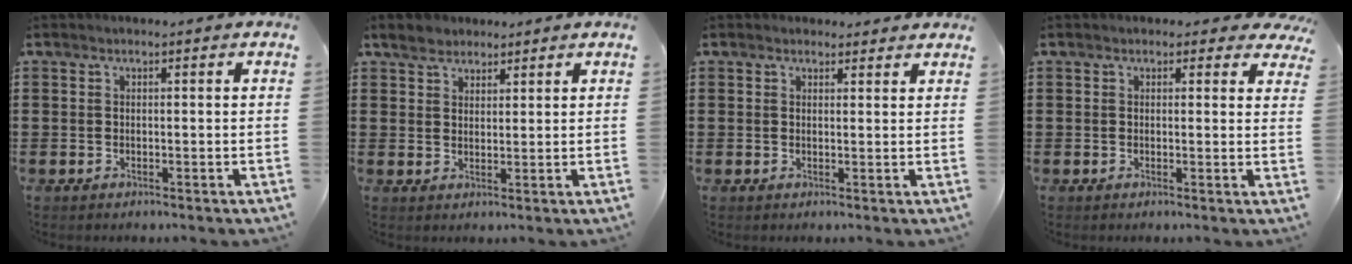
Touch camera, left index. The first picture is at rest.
{"total": 3.3, "force": [2.5, 2.0, 0.9], "torque": [-0.020, 0.008, 0.045]}
{"total": 1.6, "force": [1.4, 0.6, 0.1], "torque": [-0.006, 0.005, 0.028]}
{"total": 1.5, "force": [1.0, 1.0, 0.6], "torque": [-0.002, 0.002, 0.015]}